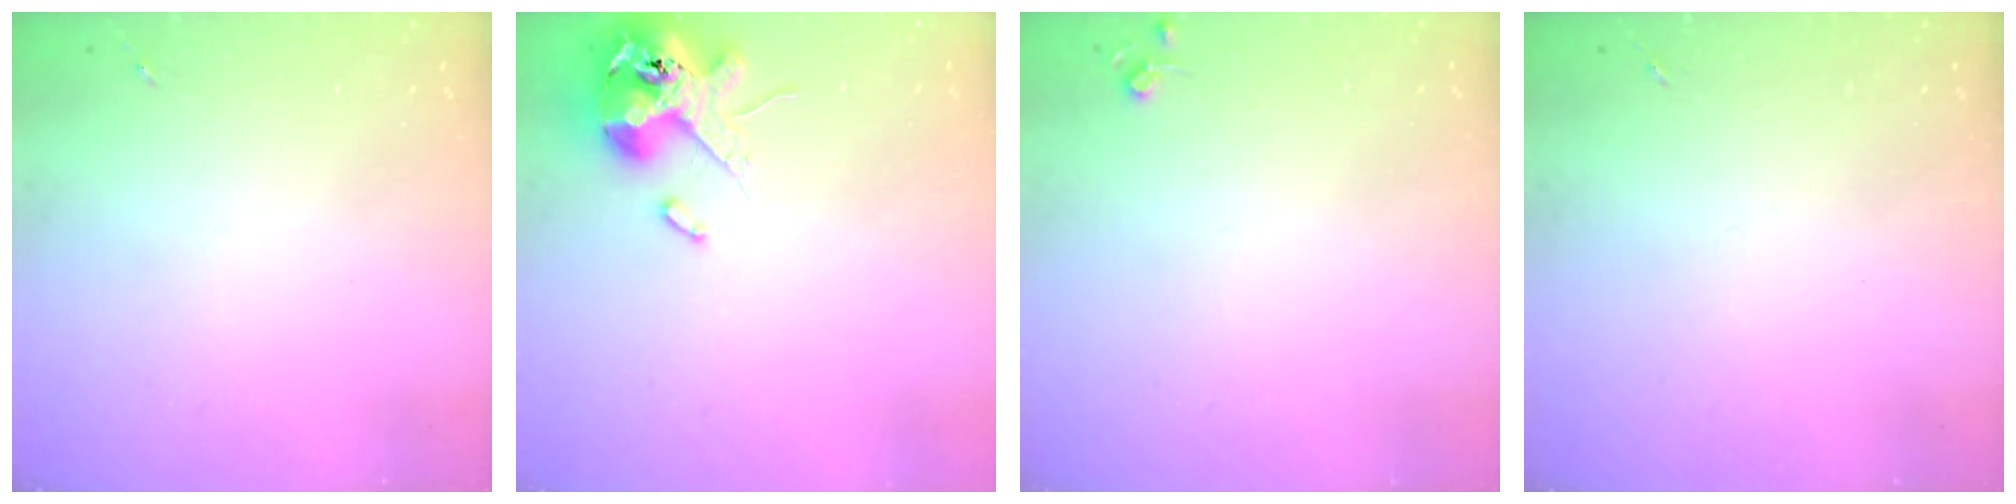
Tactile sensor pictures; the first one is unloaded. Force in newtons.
{"total": 13.1, "press": 12.9, "slide": 2.2}
{"total": 3.8, "press": 3.8, "slide": 0.5}
{"total": 0.0}